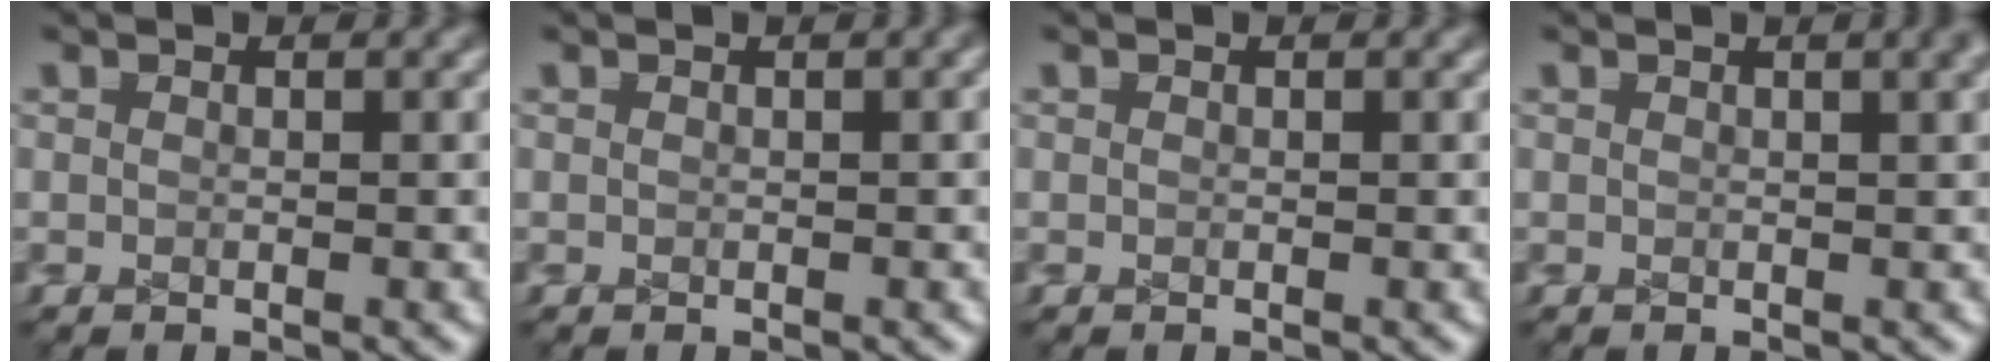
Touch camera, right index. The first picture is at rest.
{"total": 0.0}
{"total": 0.0}
{"total": 1.0, "force": [0.6, 0.0, 0.7], "torque": [-0.006, 0.005, 0.008]}